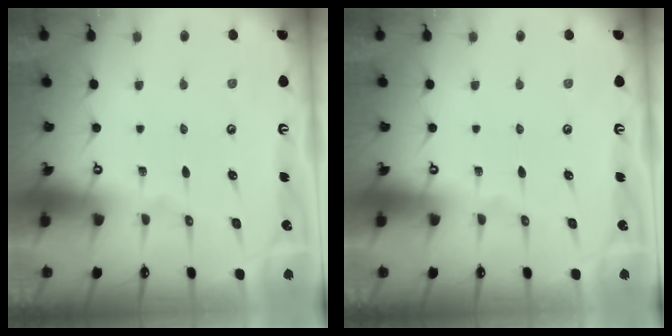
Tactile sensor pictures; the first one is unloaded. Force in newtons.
{"total": 0.0}